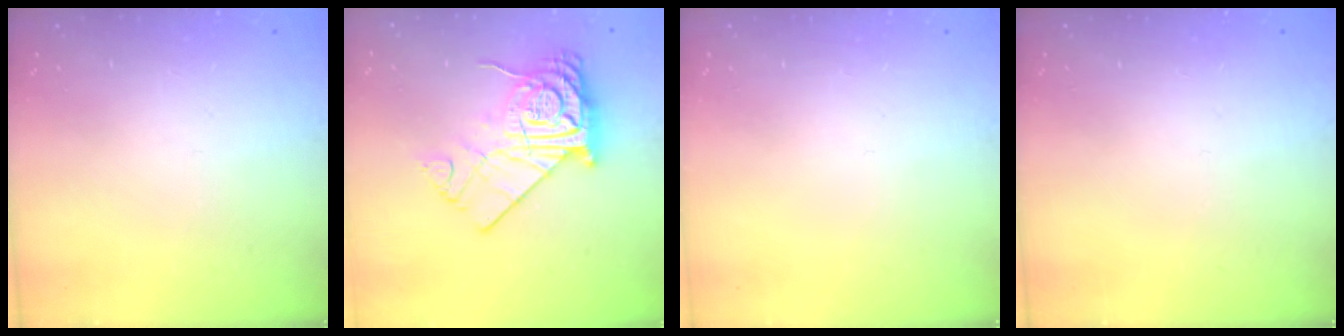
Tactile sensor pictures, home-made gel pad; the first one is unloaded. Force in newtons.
{"total": 18.7, "press": 18.7, "slide": 1.0}
{"total": 0.0}
{"total": 0.0}